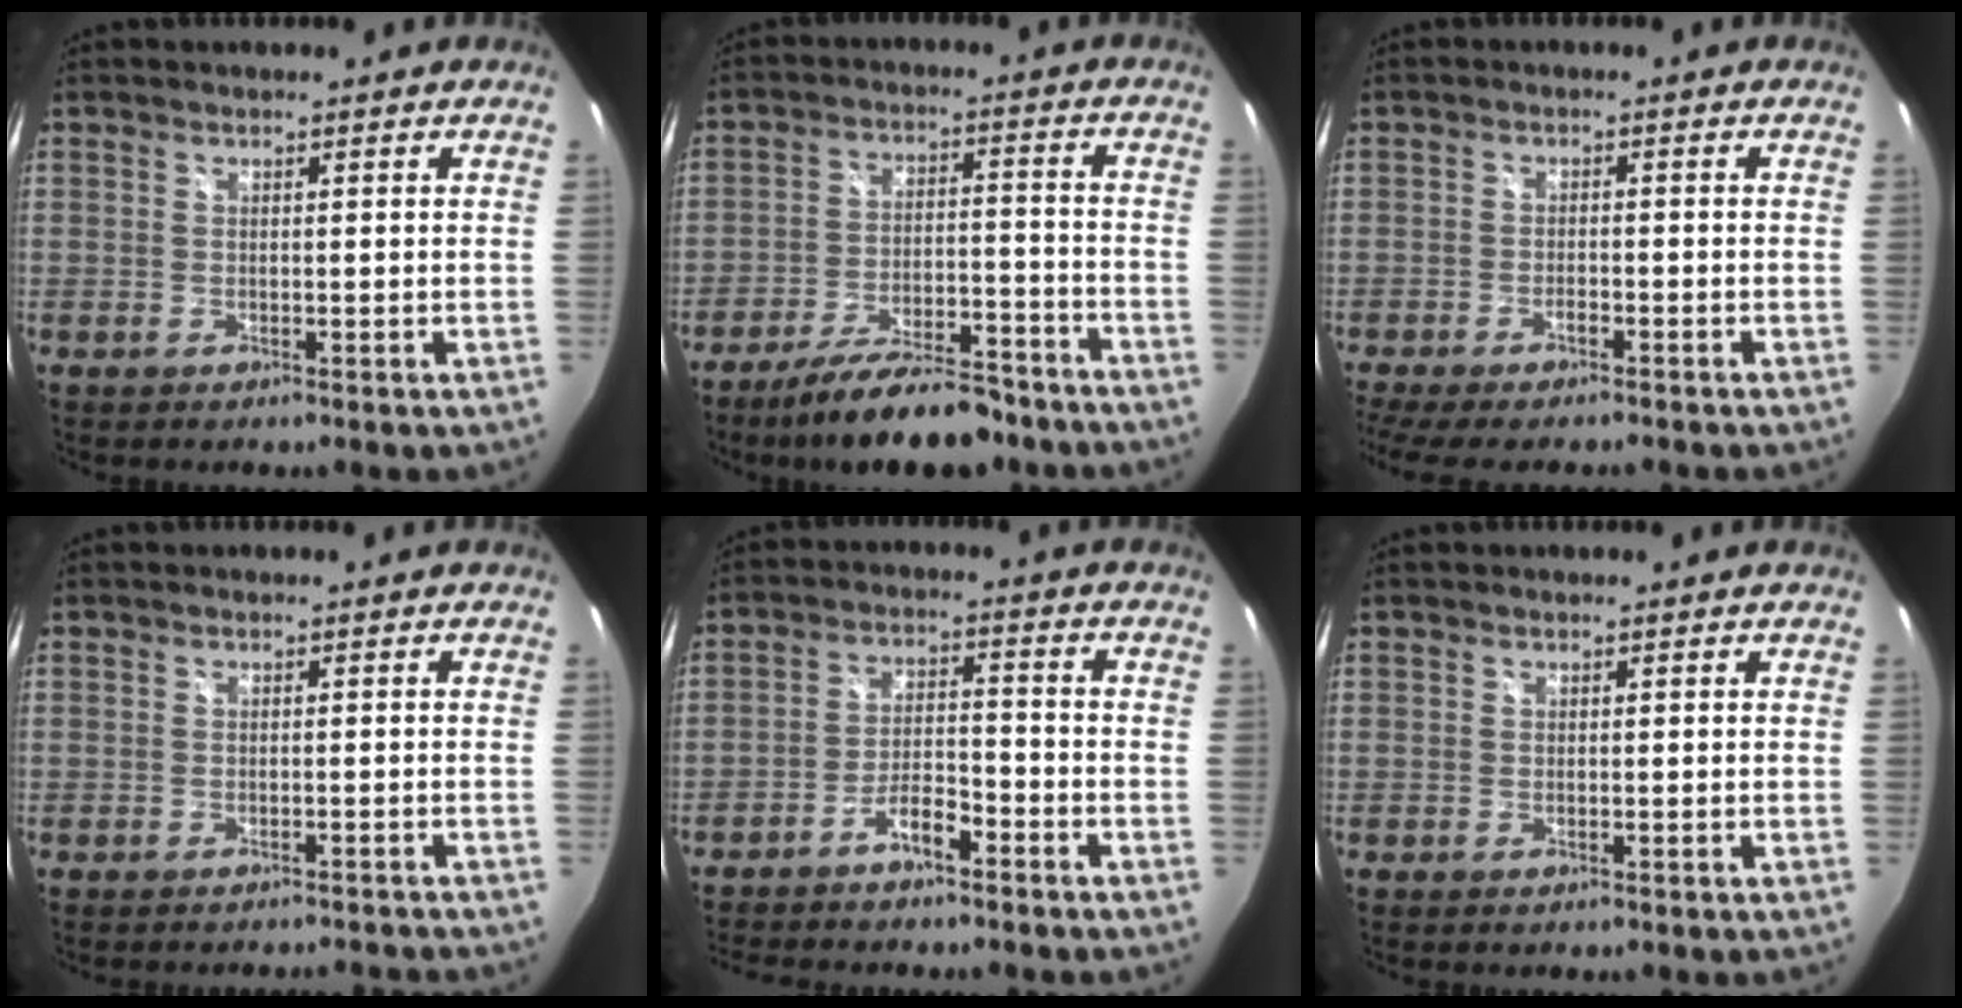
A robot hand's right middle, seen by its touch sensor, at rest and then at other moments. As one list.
[{"total": 15.7, "force": [-13.0, 4.1, 7.7], "torque": [-0.142, -0.007, -0.195]}, {"total": 6.5, "force": [-5.6, 0.7, 3.1], "torque": [-0.073, -0.023, -0.094]}, {"total": 5.5, "force": [-5.2, 1.1, 1.5], "torque": [-0.030, -0.005, -0.063]}, {"total": 7.0, "force": [-5.6, 1.7, 3.8], "torque": [-0.084, 0.019, -0.097]}, {"total": 0.0}]